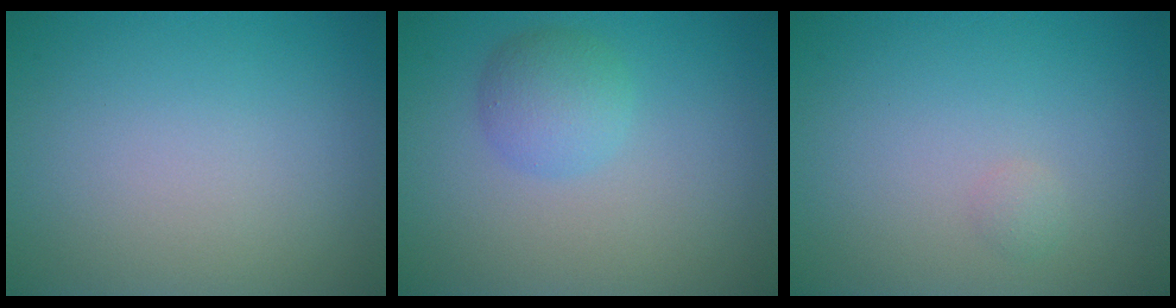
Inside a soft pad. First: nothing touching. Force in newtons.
{"total": 2.7, "press": 2.7, "slide": 0.1}
{"total": 0.6, "press": 0.6, "slide": 0.0}